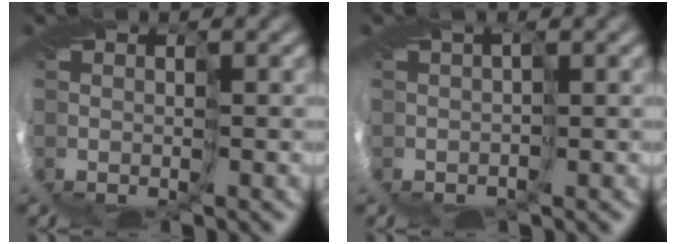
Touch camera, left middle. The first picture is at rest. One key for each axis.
{"total": 0.5, "fx": 0.2, "fy": -0.1, "fz": 0.5, "tx": -0.006, "ty": 0.006, "tz": 0.002}